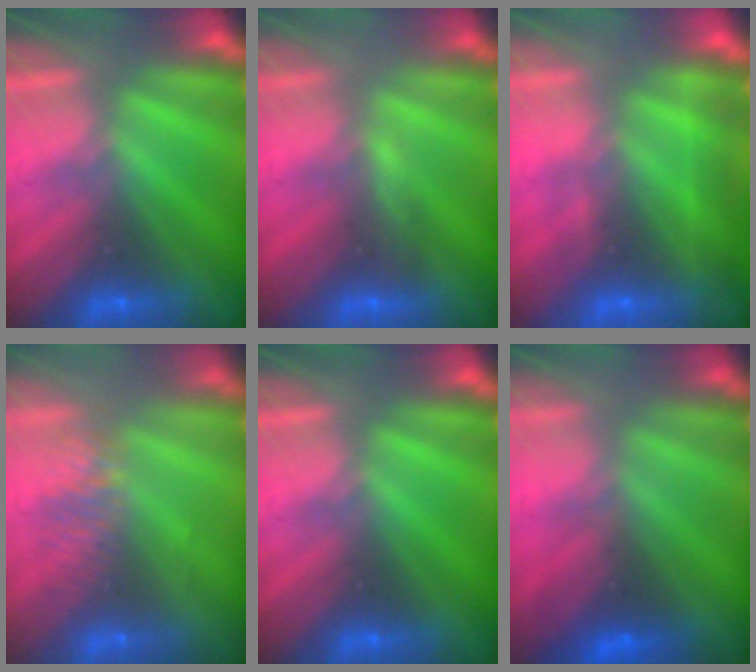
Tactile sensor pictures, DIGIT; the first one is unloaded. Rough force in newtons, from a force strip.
{"total": 3.3}
{"total": 3.6}
{"total": 5.8}
{"total": 0.0}
{"total": 2.9}